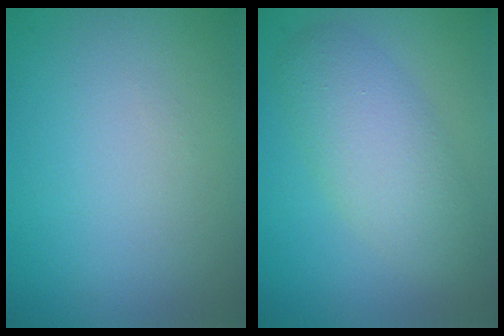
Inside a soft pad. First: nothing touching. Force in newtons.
{"total": 4.7, "press": 4.7, "slide": 0.3}